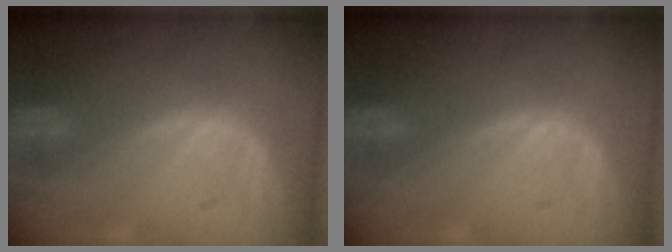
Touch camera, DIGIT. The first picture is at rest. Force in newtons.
{"total": 0.0}